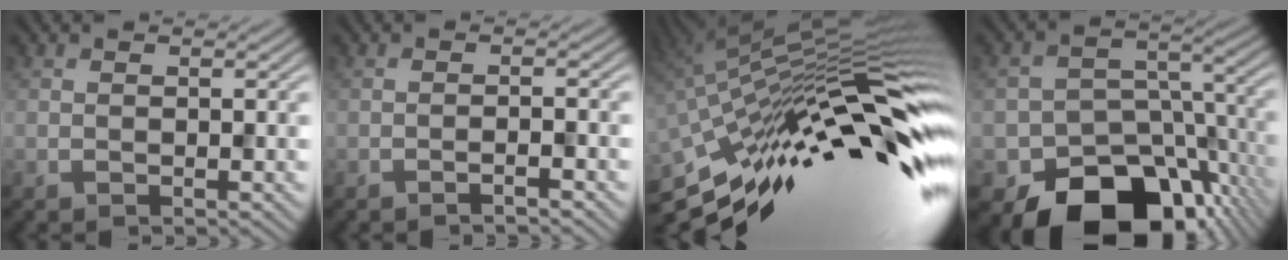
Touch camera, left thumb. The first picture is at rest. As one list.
[{"total": 1.5, "force": [-1.1, 0.0, 1.0], "torque": [-0.013, 0.007, -0.027]}, {"total": 18.4, "force": [-4.6, 4.8, 17.2], "torque": [-0.304, 0.019, -0.107]}, {"total": 16.4, "force": [-9.8, 10.4, 8.1], "torque": [-0.129, -0.045, -0.141]}]